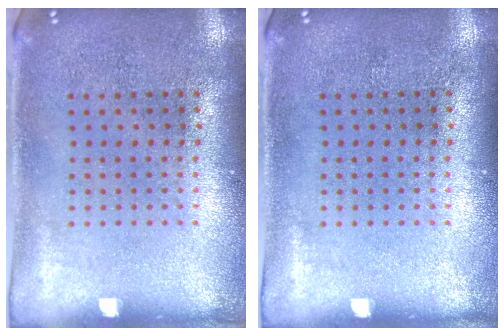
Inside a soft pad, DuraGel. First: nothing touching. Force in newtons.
{"total": 0.0}